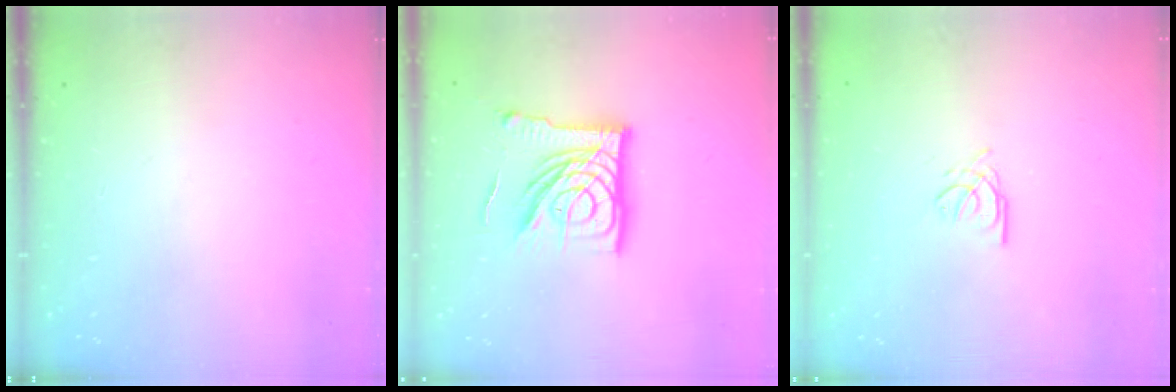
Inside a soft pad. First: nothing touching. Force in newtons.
{"total": 17.0, "press": 16.9, "slide": 0.9}
{"total": 3.1, "press": 3.1, "slide": 0.2}